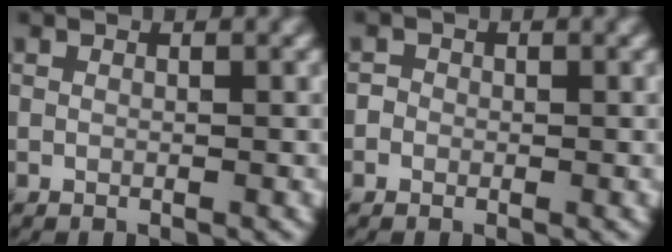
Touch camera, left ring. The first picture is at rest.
{"total": 0.9, "force": [-0.2, 0.9, 0.2], "torque": [0.001, -0.001, -0.009]}